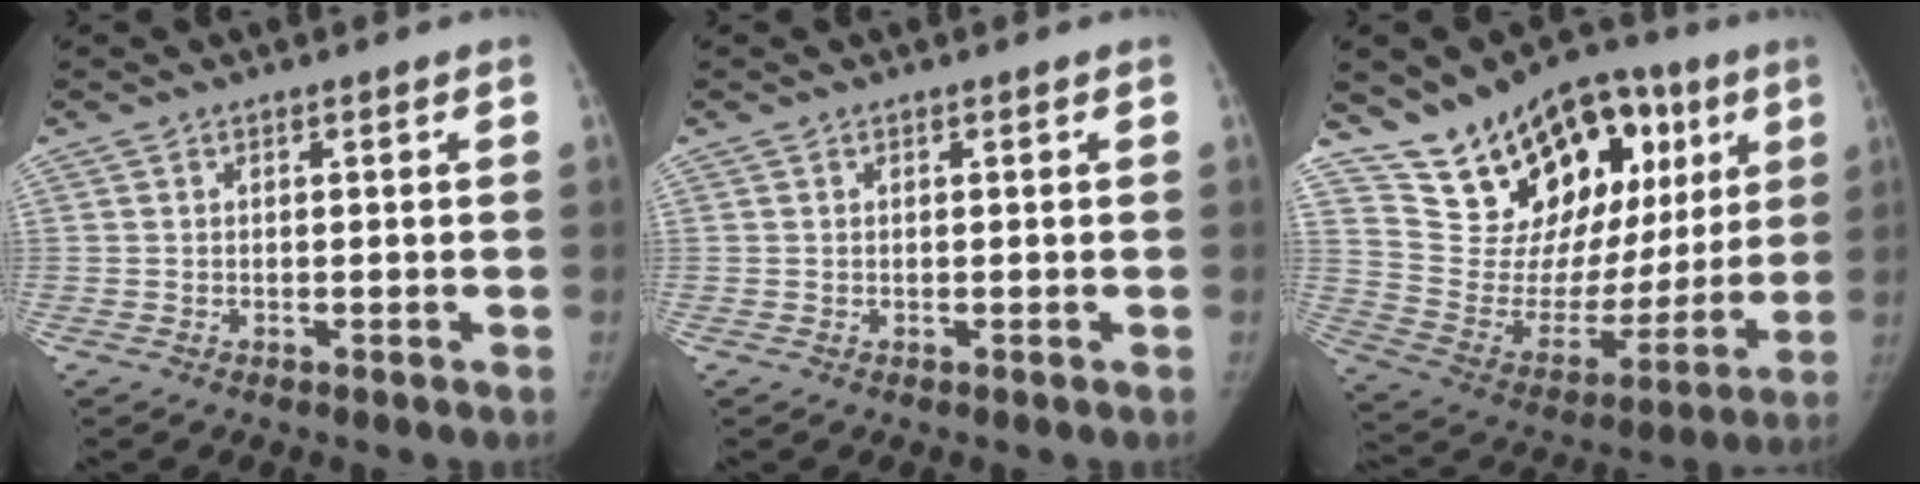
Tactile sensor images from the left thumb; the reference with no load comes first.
{"total": 0.0}
{"total": 24.5, "force": [12.1, 14.9, 15.3], "torque": [-0.170, -0.018, 0.213]}